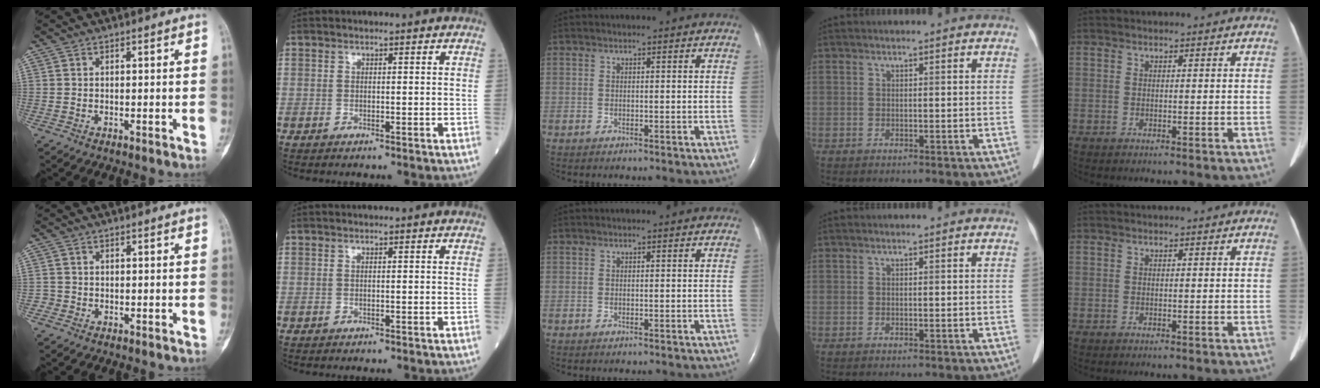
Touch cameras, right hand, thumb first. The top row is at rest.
{"thumb": {"total": 1.1, "force": [-0.4, 1.0, -0.1], "torque": [0.009, 0.007, -0.009]}}